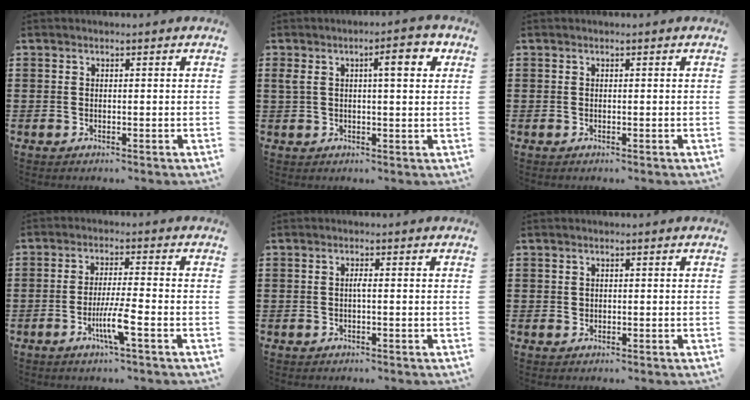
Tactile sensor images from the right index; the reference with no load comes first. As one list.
[{"total": 6.2, "force": [2.1, 2.1, 5.5], "torque": [-0.097, 0.005, 0.029]}, {"total": 0.0}, {"total": 5.8, "force": [-2.3, 0.0, 5.3], "torque": [-0.107, -0.019, -0.046]}, {"total": 0.6, "force": [-0.1, -0.1, 0.6], "torque": [-0.011, -0.003, -0.002]}, {"total": 0.6, "force": [0.2, 0.6, 0.2], "torque": [-0.005, 0.003, 0.004]}]